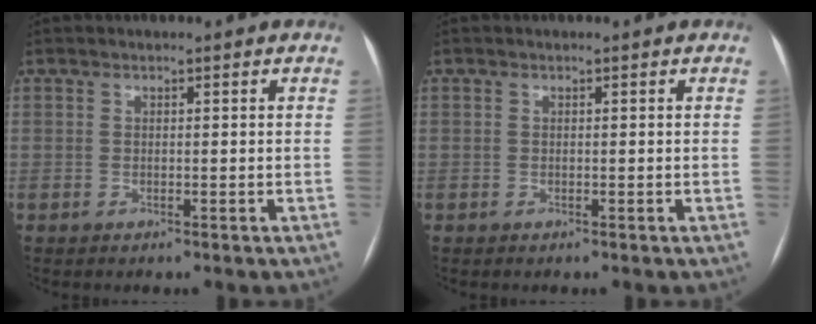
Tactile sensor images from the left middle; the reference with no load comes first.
{"total": 0.0}